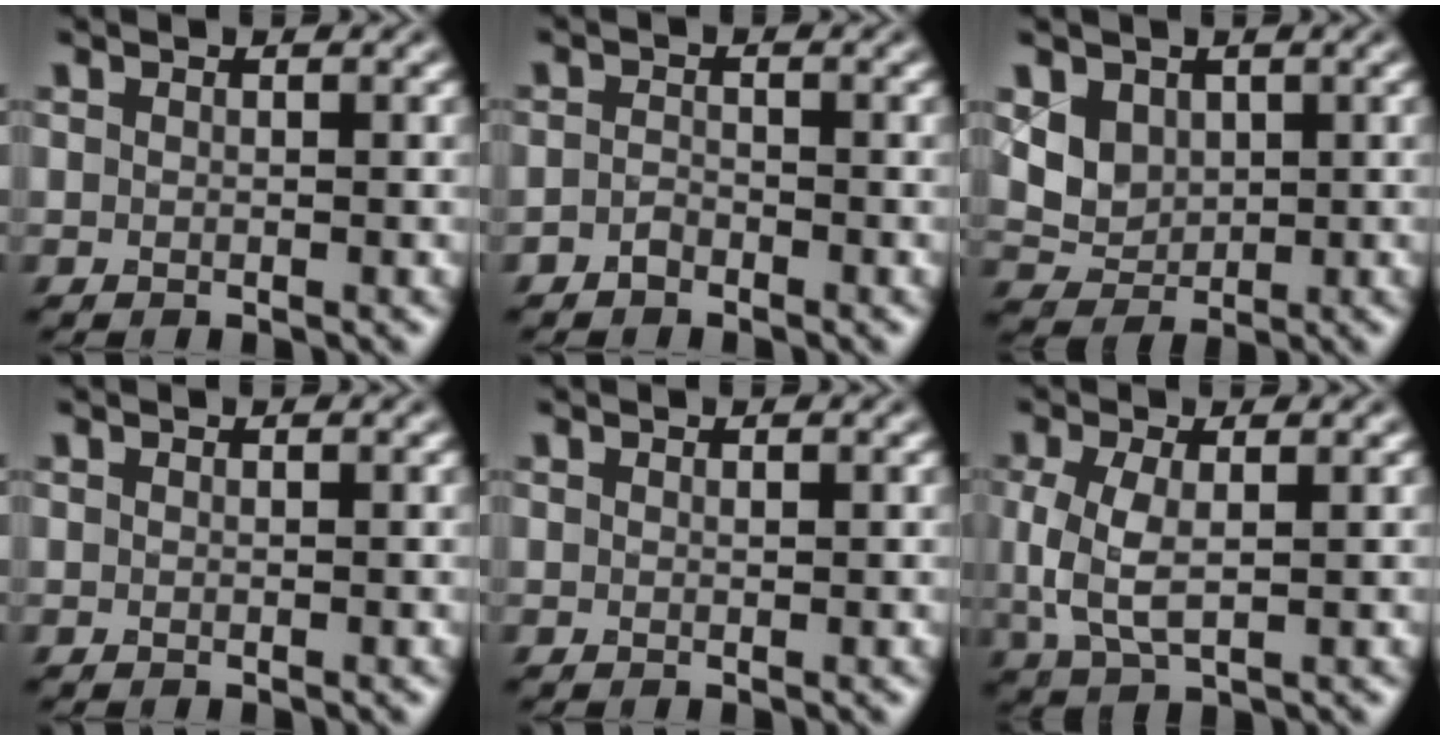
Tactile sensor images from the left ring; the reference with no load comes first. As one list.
[{"total": 1.0, "force": [-0.8, 0.6, 0.4], "torque": [-0.007, 0.002, -0.018]}, {"total": 3.0, "force": [1.1, 2.4, 1.3], "torque": [-0.035, -0.008, 0.025]}, {"total": 0.0}, {"total": 0.0}, {"total": 4.1, "force": [0.2, 1.9, 3.6], "torque": [-0.090, 0.001, 0.005]}]